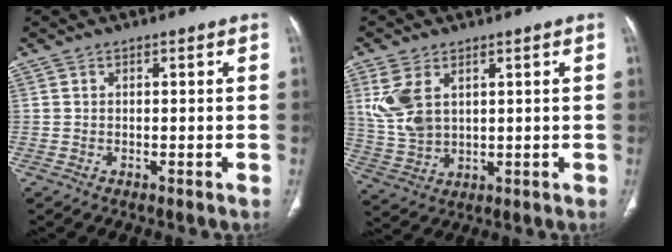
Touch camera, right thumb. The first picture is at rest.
{"total": 9.1, "force": [3.3, 5.5, 6.4], "torque": [-0.141, -0.008, 0.080]}